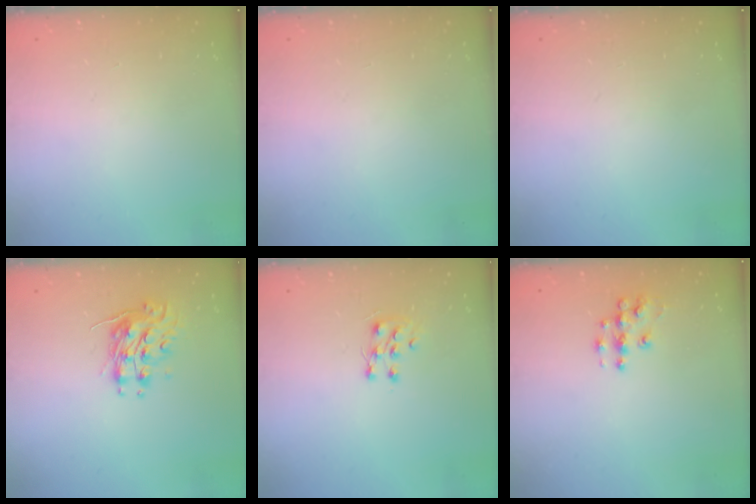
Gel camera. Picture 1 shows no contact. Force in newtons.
{"total": 0.0}
{"total": 0.0}
{"total": 8.9, "press": 8.9, "slide": 0.2}
{"total": 6.8, "press": 6.7, "slide": 0.6}
{"total": 7.5, "press": 7.5, "slide": 0.4}